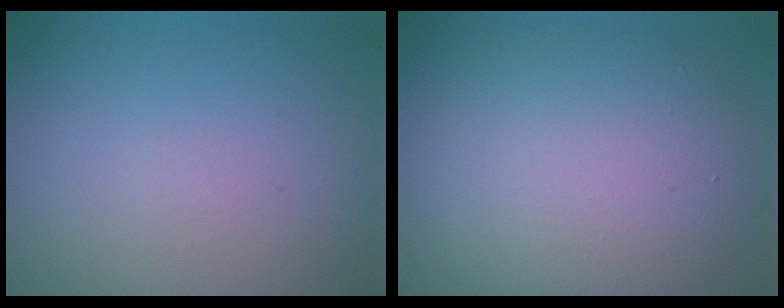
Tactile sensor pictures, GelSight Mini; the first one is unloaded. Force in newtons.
{"total": 8.4, "press": 8.4, "slide": 0.7}